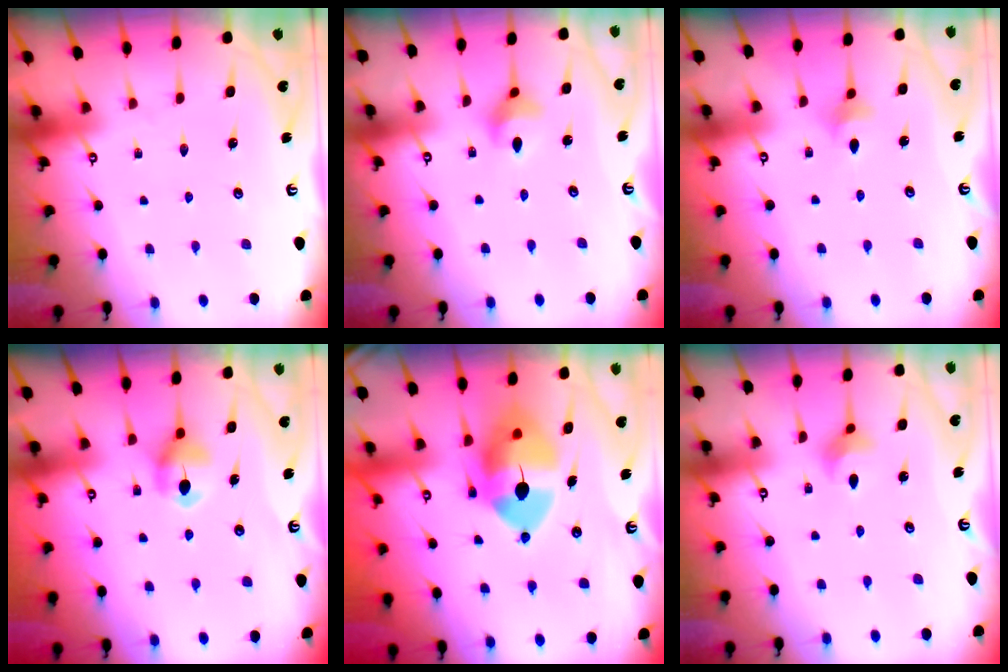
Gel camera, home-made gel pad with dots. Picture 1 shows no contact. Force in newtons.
{"total": 4.7, "press": 4.6, "slide": 0.7}
{"total": 3.9, "press": 3.8, "slide": 0.8}
{"total": 6.4, "press": 6.4, "slide": 0.6}
{"total": 14.5, "press": 14.2, "slide": 2.6}
{"total": 3.1, "press": 3.1, "slide": 0.4}